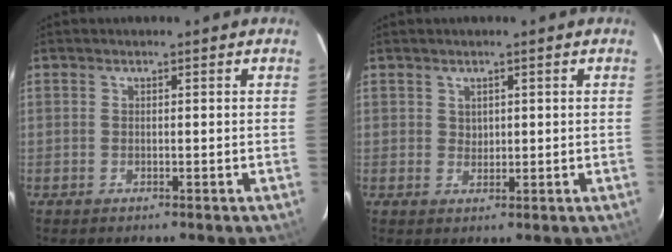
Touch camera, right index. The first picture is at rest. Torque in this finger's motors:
{"motor_torque": [-0.28, 0.21, -0.05, 0.00]}